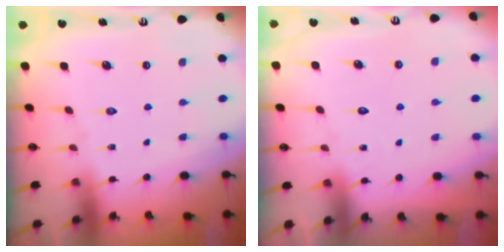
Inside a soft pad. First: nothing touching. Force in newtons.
{"total": 7.5, "press": 7.5, "slide": 0.5}